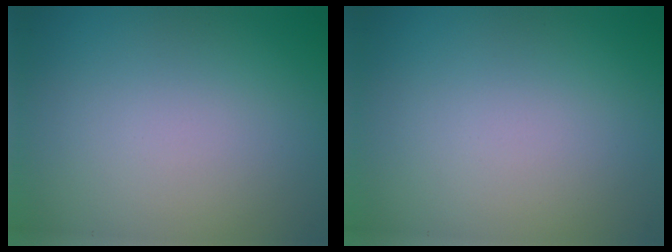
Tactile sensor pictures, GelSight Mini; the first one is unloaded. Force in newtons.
{"total": 0.0}